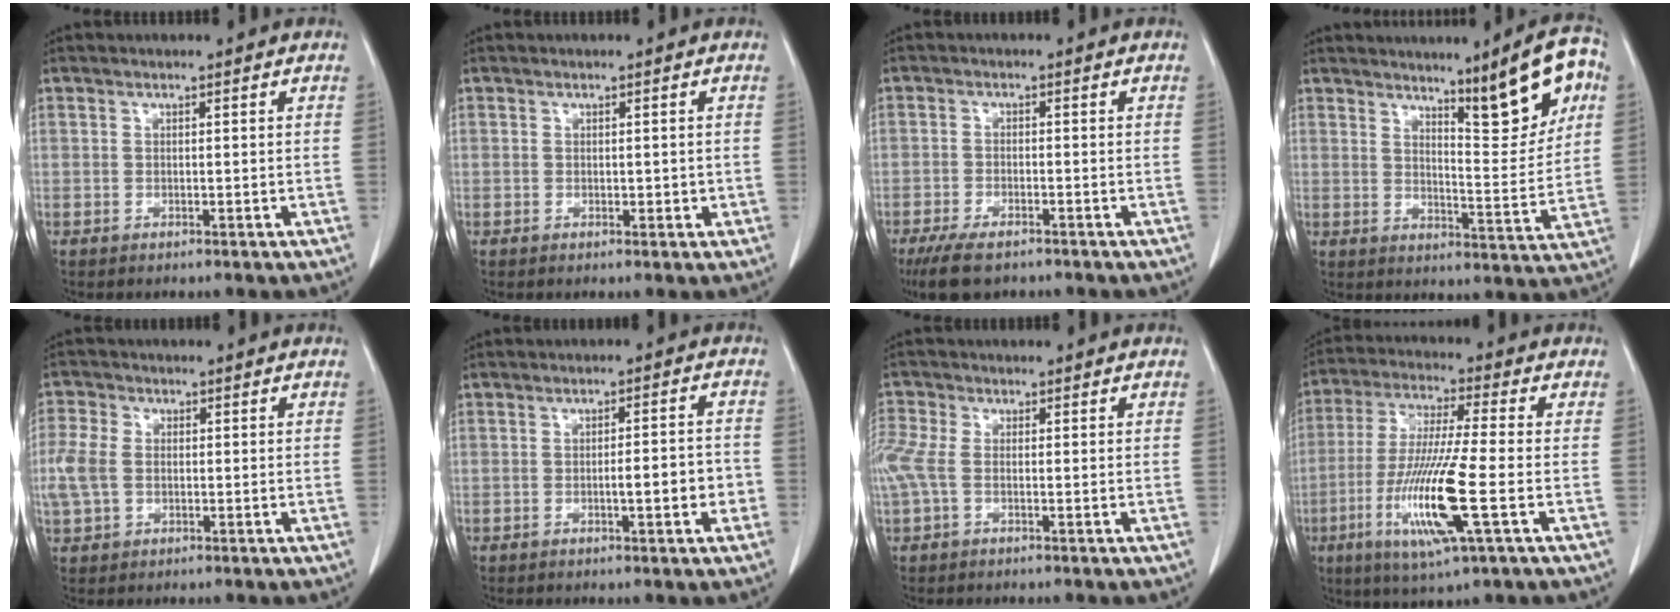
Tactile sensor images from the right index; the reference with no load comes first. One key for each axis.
{"total": 1.2, "fx": 0.0, "fy": 0.9, "fz": 0.8, "tx": -0.006, "ty": 0.003, "tz": 0.005}
{"total": 6.7, "fx": -5.0, "fy": 2.2, "fz": 3.9, "tx": -0.071, "ty": -0.012, "tz": -0.084}
{"total": 11.9, "fx": 6.3, "fy": 1.5, "fz": 9.9, "tx": -0.125, "ty": -0.004, "tz": 0.088}
{"total": 5.9, "fx": -0.3, "fy": 4.2, "fz": 4.1, "tx": -0.119, "ty": 0.015, "tz": -0.006}
{"total": 4.6, "fx": -1.4, "fy": 0.9, "fz": 4.3, "tx": -0.062, "ty": 0.013, "tz": -0.014}
{"total": 4.9, "fx": -0.6, "fy": 2.6, "fz": 4.1, "tx": -0.131, "ty": 0.020, "tz": -0.011}
{"total": 14.4, "fx": -4.3, "fy": 0.3, "fz": 13.7, "tx": -0.279, "ty": -0.022, "tz": -0.082}